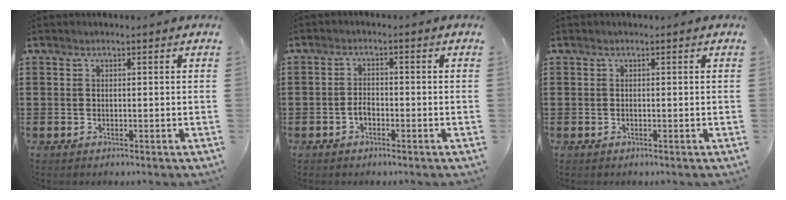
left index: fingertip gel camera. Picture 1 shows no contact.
{"total": 2.1, "force": [-0.9, 1.1, 1.5], "torque": [-0.039, 0.001, -0.020]}
{"total": 0.0}